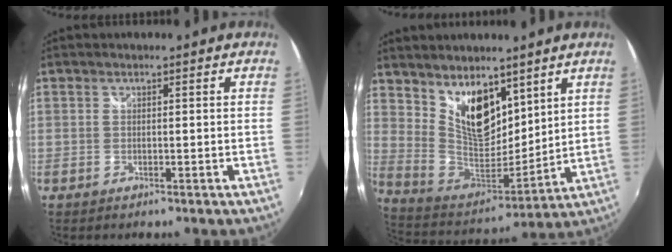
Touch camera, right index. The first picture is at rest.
{"total": 15.2, "force": [9.1, 8.0, 9.2], "torque": [-0.168, -0.003, 0.182]}